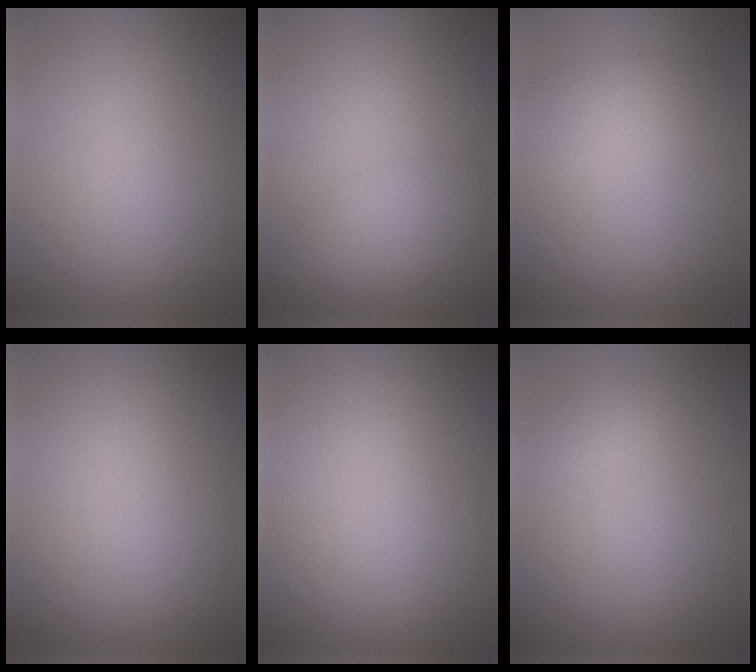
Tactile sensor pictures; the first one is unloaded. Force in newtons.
{"total": 2.7, "press": 2.7, "slide": 0.1}
{"total": 2.9, "press": 2.9, "slide": 0.1}
{"total": 0.0}
{"total": 0.0}
{"total": 0.7, "press": 0.7, "slide": 0.0}